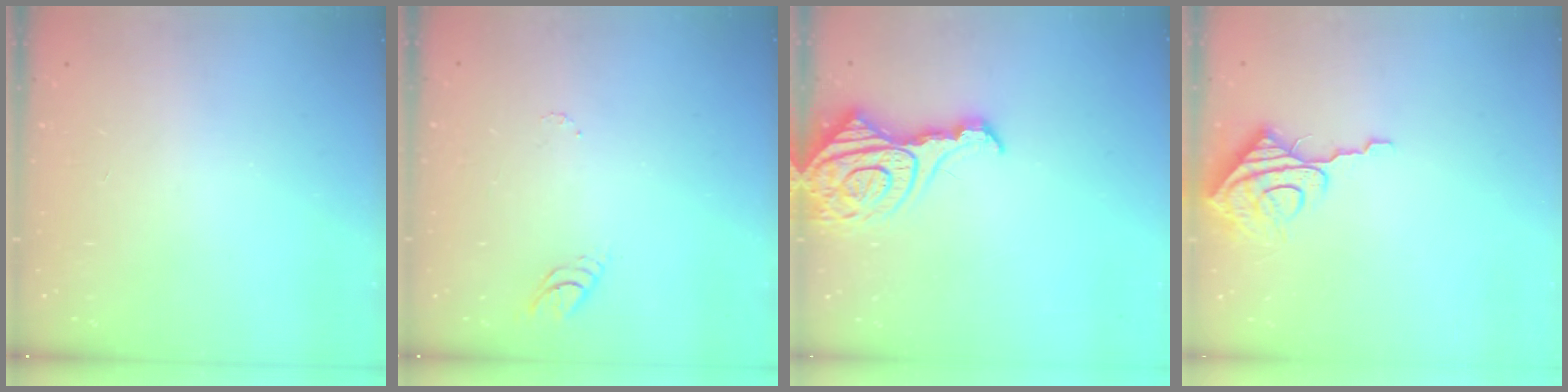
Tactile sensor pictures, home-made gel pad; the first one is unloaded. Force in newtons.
{"total": 3.4, "press": 3.4, "slide": 0.4}
{"total": 15.1, "press": 15.0, "slide": 1.7}
{"total": 9.4, "press": 9.4, "slide": 0.7}